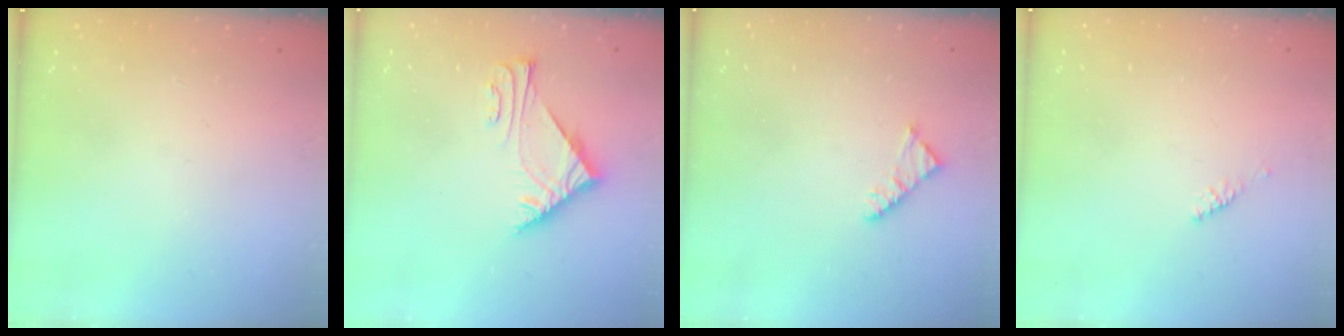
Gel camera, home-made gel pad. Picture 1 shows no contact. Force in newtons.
{"total": 6.0, "press": 5.9, "slide": 1.2}
{"total": 2.3, "press": 2.3, "slide": 0.4}
{"total": 2.4, "press": 2.3, "slide": 0.7}